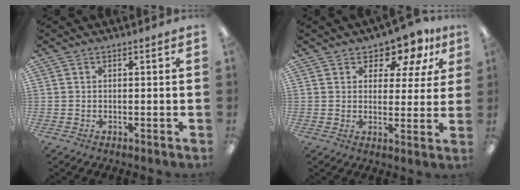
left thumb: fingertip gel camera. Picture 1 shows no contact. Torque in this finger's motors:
{"motor_torque": [-0.09, 0.04, -0.23, 0.13, 0.00]}